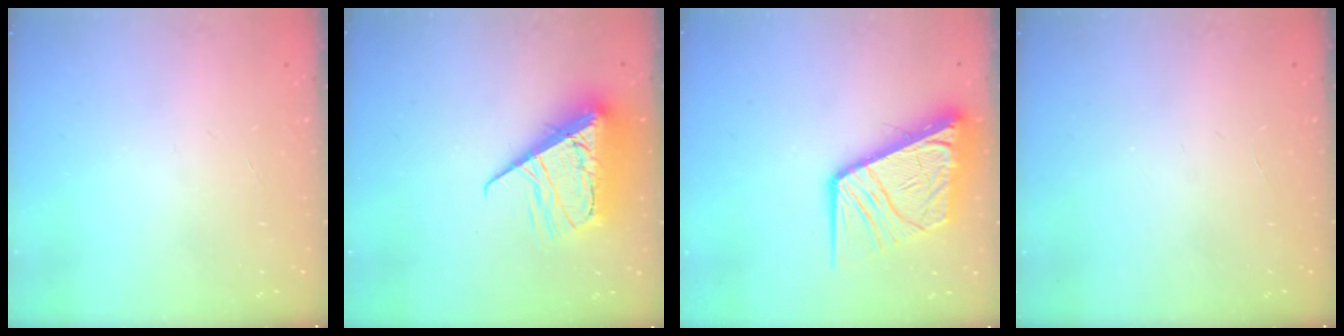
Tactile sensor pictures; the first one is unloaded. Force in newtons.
{"total": 13.6, "press": 13.5, "slide": 1.6}
{"total": 16.5, "press": 16.3, "slide": 2.0}
{"total": 0.0}